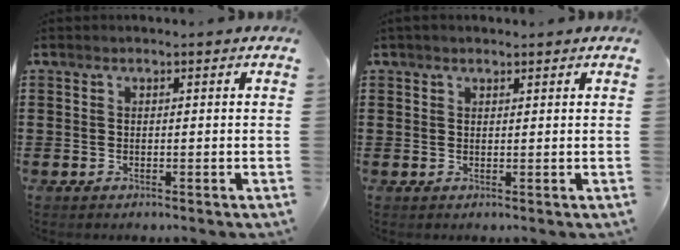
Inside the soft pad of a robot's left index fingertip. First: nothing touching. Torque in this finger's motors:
{"motor_torque": [2.14, 0.00, -0.07, 0.01]}